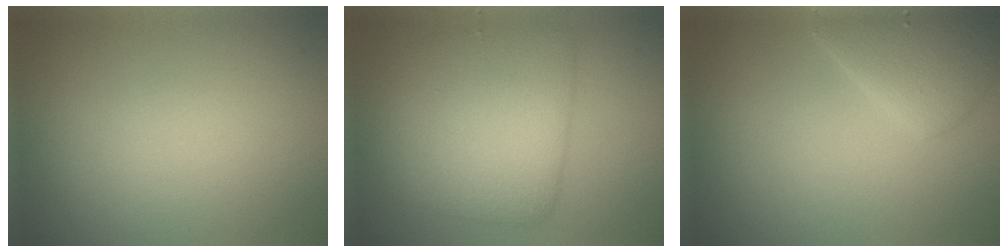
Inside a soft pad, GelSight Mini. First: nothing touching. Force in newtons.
{"total": 7.0, "press": 7.0, "slide": 0.3}
{"total": 3.7, "press": 3.7, "slide": 0.2}